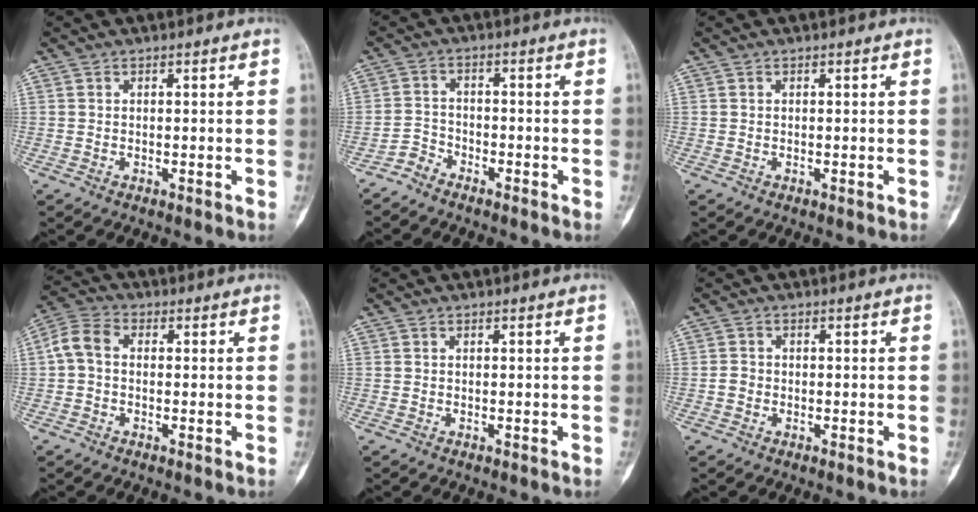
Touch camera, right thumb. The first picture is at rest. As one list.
[{"total": 3.2, "force": [-2.8, 1.5, 0.1], "torque": [0.007, 0.015, -0.061]}, {"total": 0.0}, {"total": 6.1, "force": [0.0, 4.5, 4.1], "torque": [-0.081, 0.021, -0.009]}, {"total": 0.0}, {"total": 1.8, "force": [-0.5, 1.6, 0.6], "torque": [-0.001, 0.008, -0.014]}]